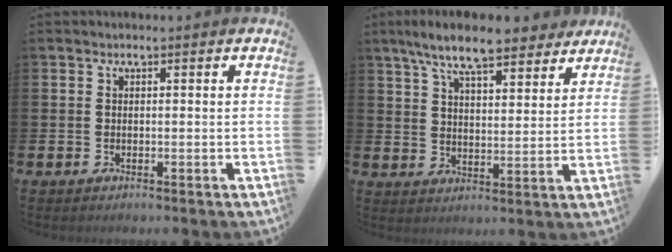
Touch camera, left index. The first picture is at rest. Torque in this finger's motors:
{"motor_torque": [1.03, -1.11, 1.05, 0.21]}